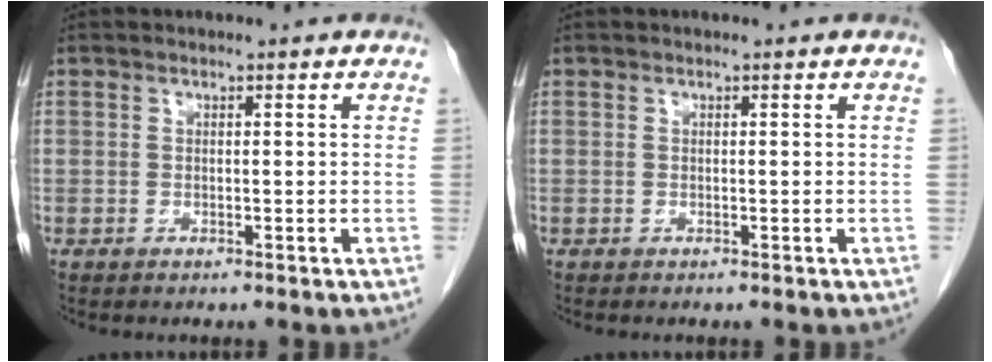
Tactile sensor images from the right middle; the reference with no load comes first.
{"total": 0.0}